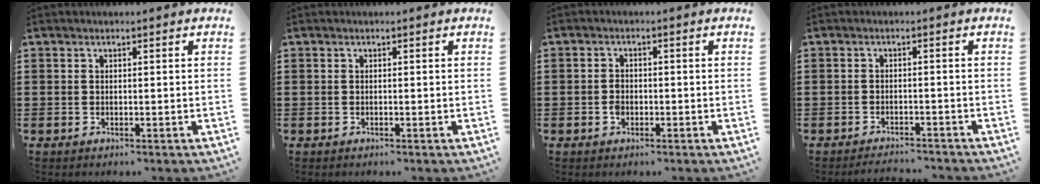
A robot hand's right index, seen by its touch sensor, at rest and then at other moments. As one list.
[{"total": 0.0}, {"total": 1.5, "force": [-0.5, 1.1, 0.9], "torque": [-0.020, 0.001, -0.011]}, {"total": 2.1, "force": [-2.1, 0.0, -0.1], "torque": [-0.004, 0.002, -0.046]}]